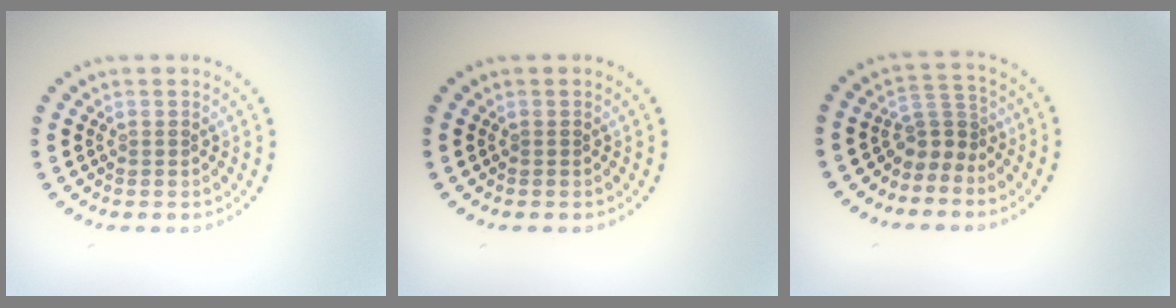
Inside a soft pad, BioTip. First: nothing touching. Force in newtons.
{"total": 0.0}
{"total": 2.6, "press": 1.8, "slide": 1.9}